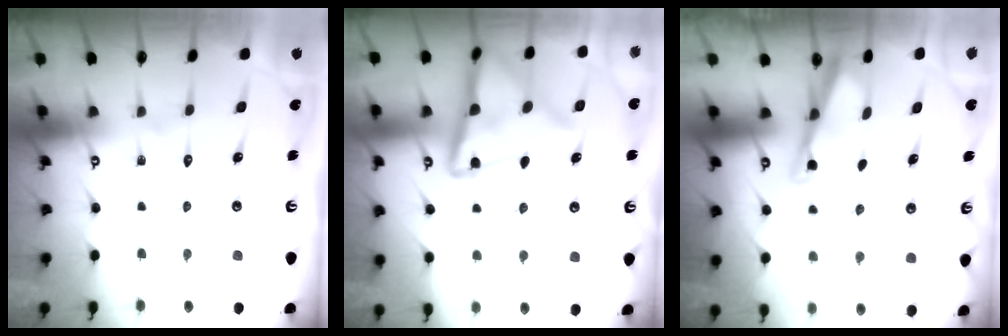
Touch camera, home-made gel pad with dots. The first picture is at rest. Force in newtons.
{"total": 16.2, "press": 16.1, "slide": 1.7}
{"total": 4.2, "press": 4.1, "slide": 0.5}